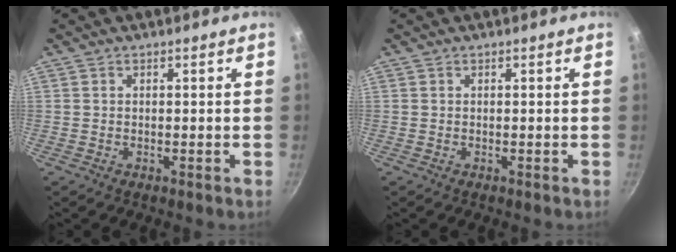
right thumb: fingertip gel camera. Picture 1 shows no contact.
{"total": 0.0}